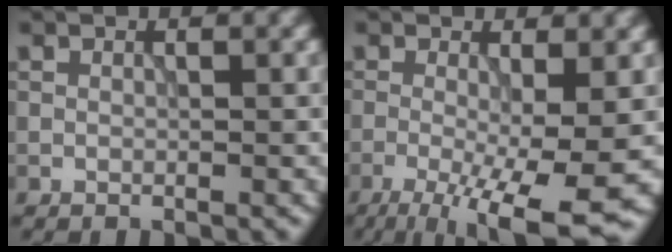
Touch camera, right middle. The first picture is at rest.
{"total": 9.3, "force": [-3.3, 2.3, 8.4], "torque": [-0.137, -0.016, -0.048]}